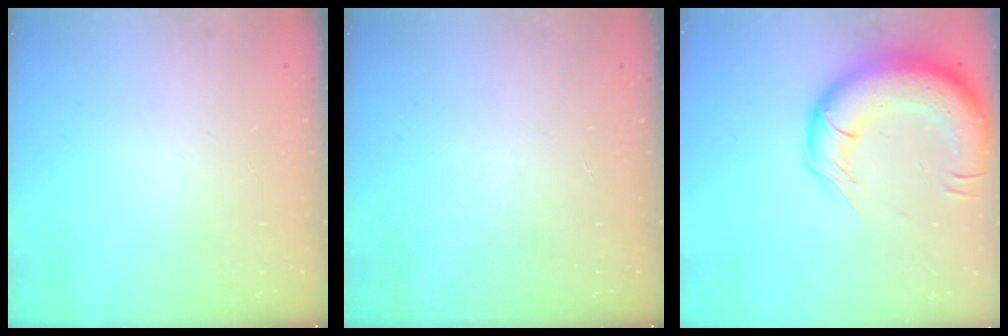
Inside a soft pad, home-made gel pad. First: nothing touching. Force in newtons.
{"total": 0.0}
{"total": 19.7, "press": 19.1, "slide": 4.6}